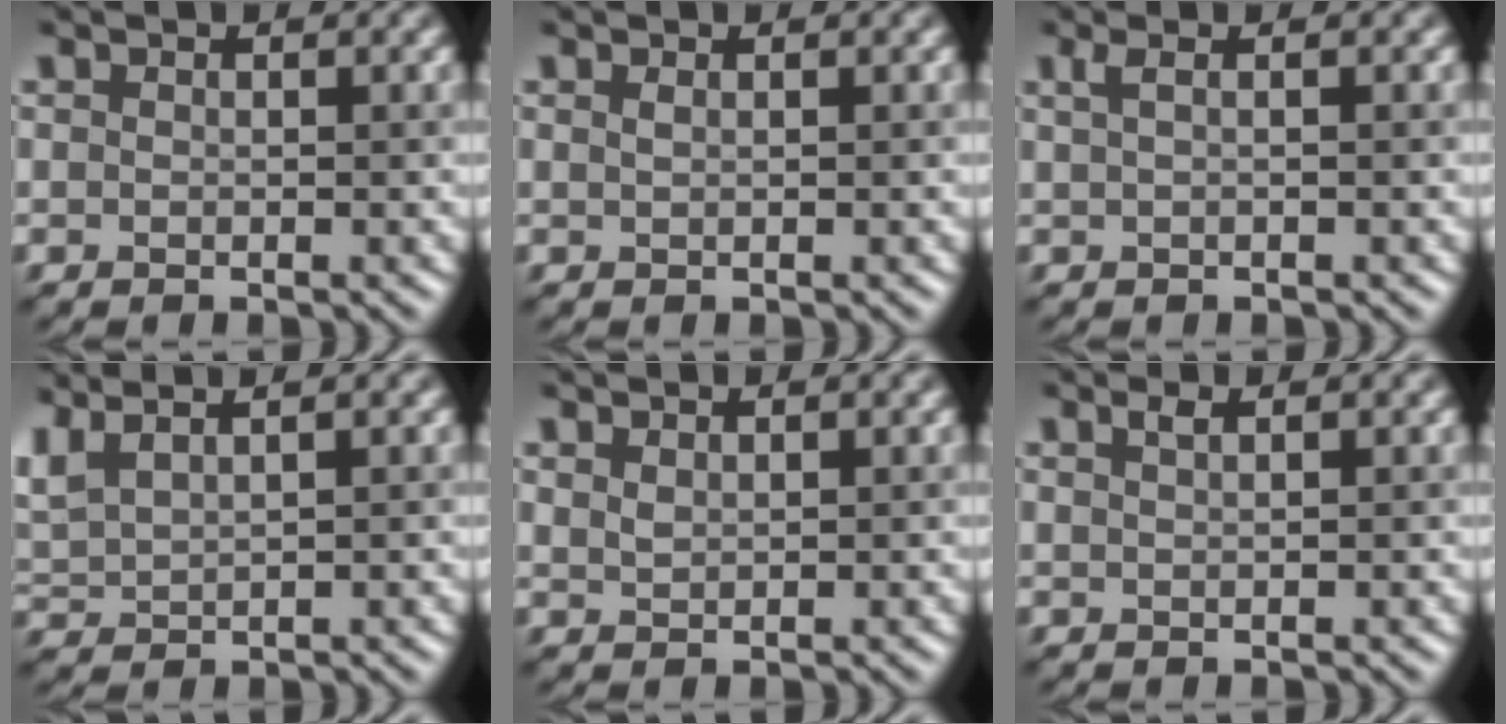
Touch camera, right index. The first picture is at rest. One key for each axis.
{"total": 0.5, "fx": 0.2, "fy": 0.2, "fz": 0.4, "tx": -0.008, "ty": 0.004, "tz": 0.004}
{"total": 1.3, "fx": 0.3, "fy": 0.4, "fz": 1.2, "tx": -0.020, "ty": 0.000, "tz": 0.003}
{"total": 3.3, "fx": 2.3, "fy": 1.1, "fz": 2.1, "tx": -0.062, "ty": 0.022, "tz": 0.054}
{"total": 0.9, "fx": 0.6, "fy": 0.4, "fz": 0.4, "tx": -0.013, "ty": 0.001, "tz": 0.017}
{"total": 0.8, "fx": 0.5, "fy": 0.2, "fz": 0.7, "tx": -0.010, "ty": 0.002, "tz": 0.009}